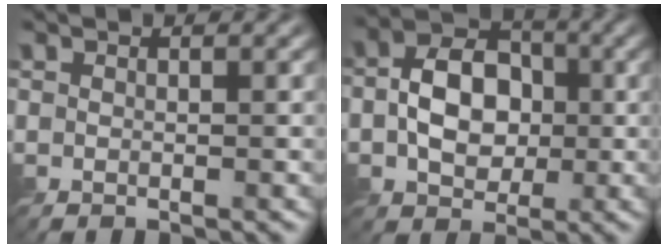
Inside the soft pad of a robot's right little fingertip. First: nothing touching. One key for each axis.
{"total": 5.6, "fx": -0.6, "fy": 4.2, "fz": 3.6, "tx": -0.062, "ty": 0.004, "tz": -0.015}